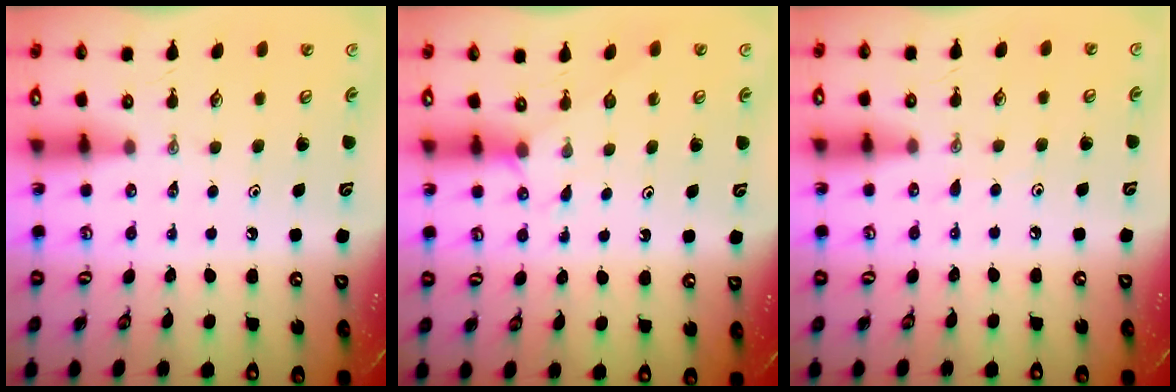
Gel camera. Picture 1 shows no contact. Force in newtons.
{"total": 3.0, "press": 2.9, "slide": 0.4}
{"total": 2.7, "press": 2.6, "slide": 0.3}